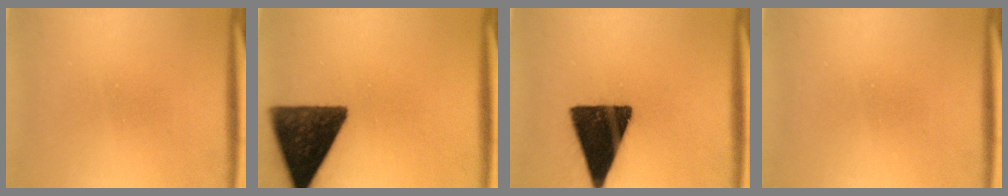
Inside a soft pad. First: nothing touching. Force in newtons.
{"total": 14.2}
{"total": 16.8}
{"total": 0.0}